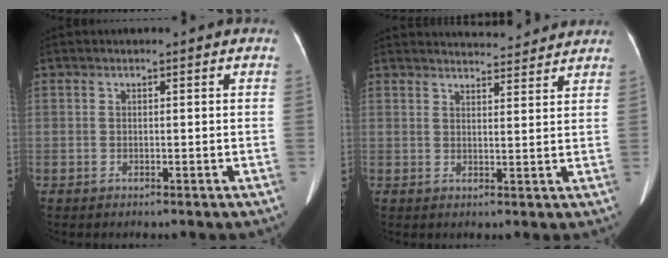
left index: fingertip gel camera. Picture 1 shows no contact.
{"total": 8.7, "force": [8.5, 1.2, 1.6], "torque": [-0.019, 0.012, 0.101]}